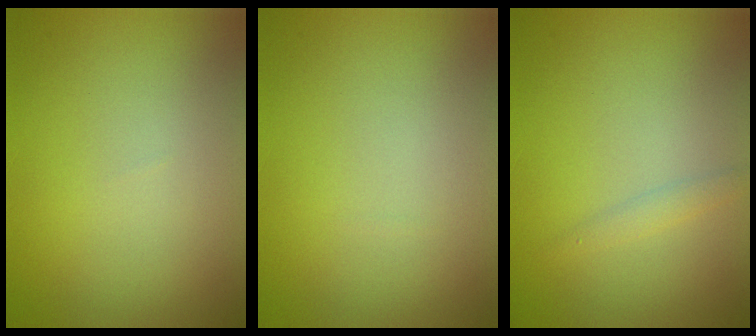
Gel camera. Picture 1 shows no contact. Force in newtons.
{"total": 0.0}
{"total": 1.0, "press": 1.0, "slide": 0.0}